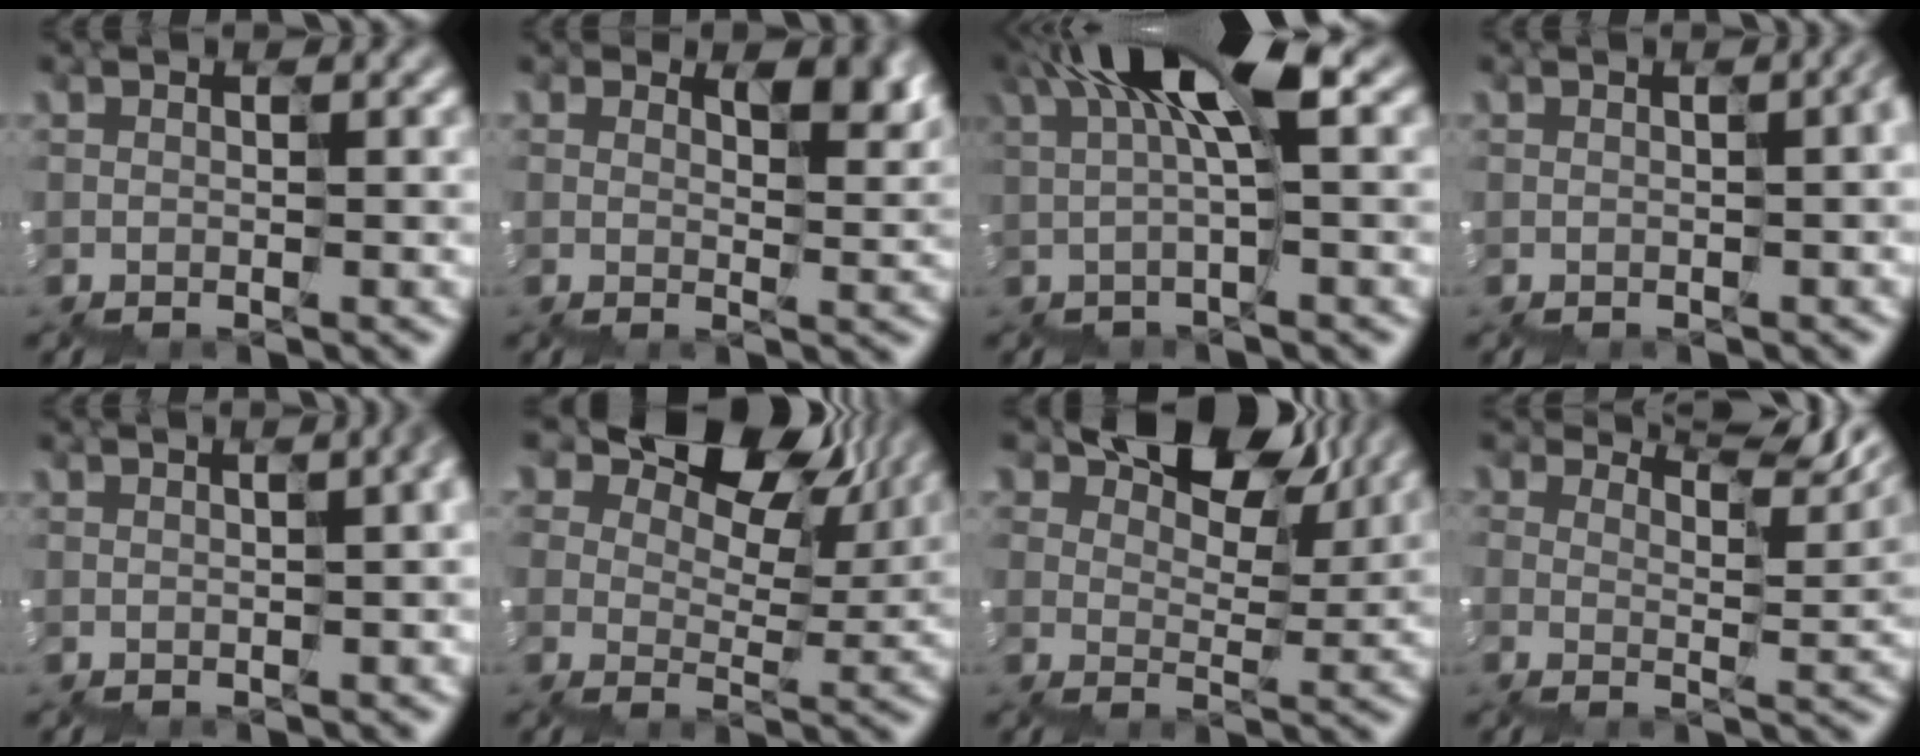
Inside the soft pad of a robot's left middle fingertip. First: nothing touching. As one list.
[{"total": 3.4, "force": [1.8, 1.5, 2.4], "torque": [-0.031, 0.000, 0.027]}, {"total": 6.4, "force": [2.3, 1.3, 5.8], "torque": [-0.116, 0.011, 0.033]}, {"total": 6.2, "force": [0.3, 3.1, 5.4], "torque": [-0.048, 0.022, 0.008]}, {"total": 9.3, "force": [1.3, 4.7, 7.9], "torque": [-0.085, 0.031, 0.022]}, {"total": 9.4, "force": [6.3, 5.7, 4.1], "torque": [-0.074, -0.002, 0.118]}, {"total": 6.6, "force": [5.5, 3.0, 2.2], "torque": [-0.047, 0.000, 0.096]}, {"total": 5.0, "force": [4.6, 0.6, 1.8], "torque": [-0.027, 0.012, 0.068]}]